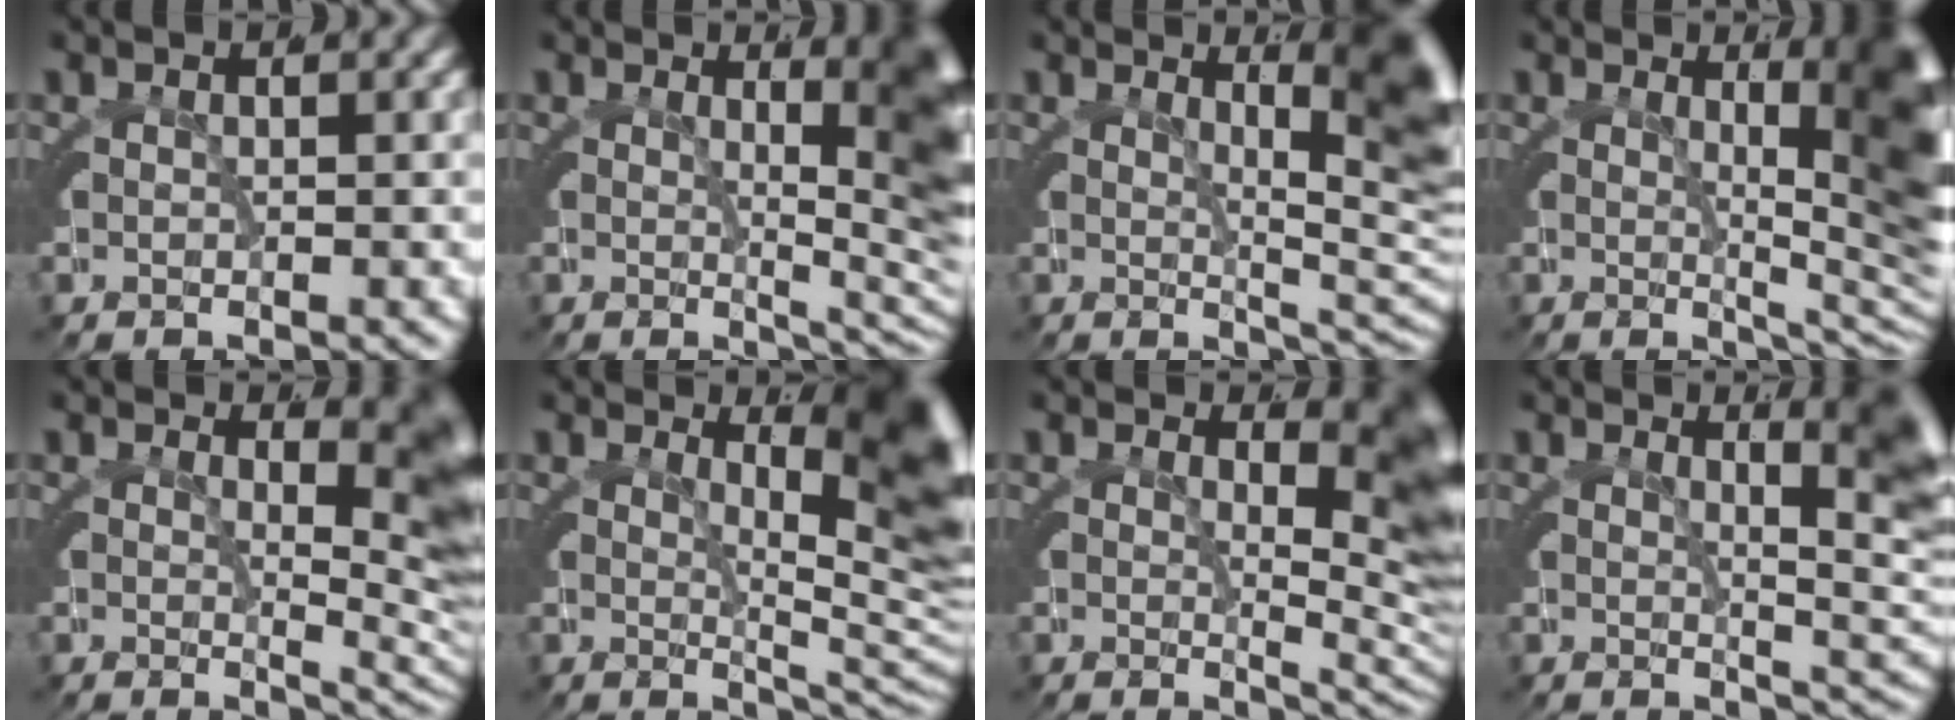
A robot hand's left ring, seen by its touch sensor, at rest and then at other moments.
{"total": 8.3, "force": [0.4, 2.5, 7.9], "torque": [-0.052, 0.003, 0.007]}
{"total": 8.9, "force": [1.0, 2.7, 8.4], "torque": [-0.057, 0.007, 0.013]}
{"total": 10.0, "force": [0.2, 3.2, 9.5], "torque": [-0.069, 0.004, 0.005]}
{"total": 6.5, "force": [0.5, 1.8, 6.2], "torque": [-0.035, -0.001, 0.009]}
{"total": 9.9, "force": [0.8, 3.3, 9.3], "torque": [-0.065, 0.002, 0.012]}
{"total": 7.3, "force": [0.6, 2.2, 6.9], "torque": [-0.043, -0.002, 0.009]}
{"total": 6.9, "force": [1.0, 1.9, 6.5], "torque": [-0.046, 0.006, 0.014]}